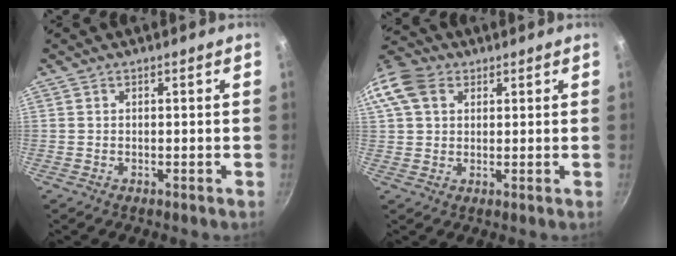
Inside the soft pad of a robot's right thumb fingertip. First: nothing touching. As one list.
[{"total": 12.1, "force": [4.3, 9.0, 6.8], "torque": [-0.143, 0.018, 0.069]}]